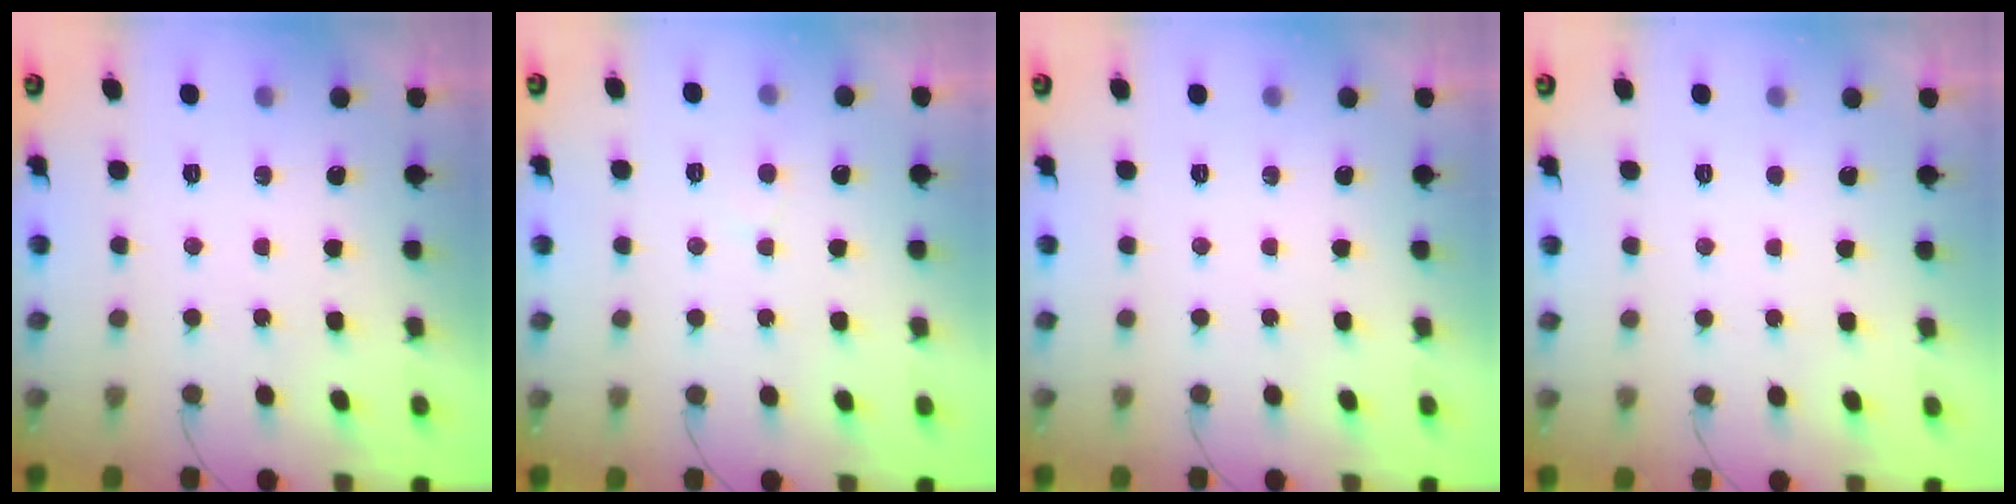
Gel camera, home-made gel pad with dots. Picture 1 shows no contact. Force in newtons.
{"total": 3.7, "press": 3.7, "slide": 0.4}
{"total": 0.0}
{"total": 1.6, "press": 1.6, "slide": 0.2}